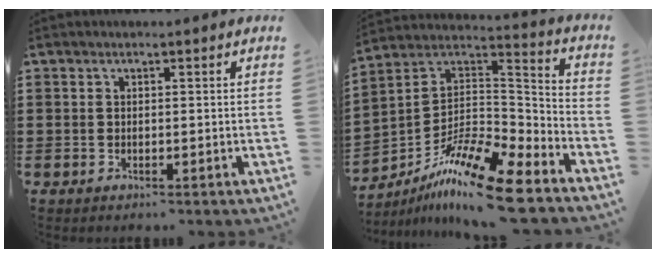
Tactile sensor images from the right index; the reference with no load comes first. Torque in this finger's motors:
{"motor_torque": [0.76, -0.66, -0.06, -0.07]}